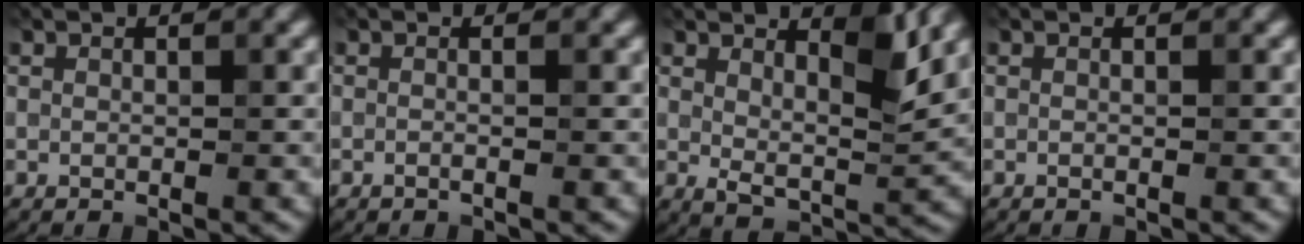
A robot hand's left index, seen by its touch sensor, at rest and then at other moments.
{"total": 0.8, "force": [-0.3, 0.2, 0.8], "torque": [-0.011, -0.003, -0.016]}
{"total": 4.5, "force": [2.4, 1.5, 3.5], "torque": [-0.054, -0.008, 0.035]}
{"total": 0.0}